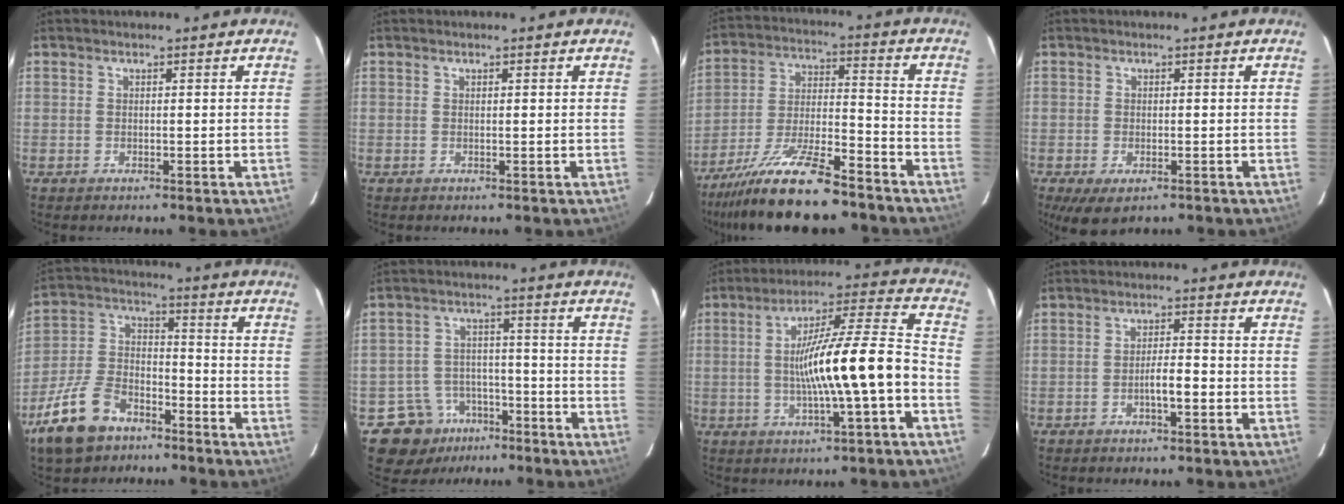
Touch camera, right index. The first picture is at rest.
{"total": 0.0}
{"total": 16.0, "force": [-12.7, 2.2, 9.5], "torque": [-0.189, -0.019, -0.226]}
{"total": 5.0, "force": [-3.0, 2.3, 3.4], "torque": [-0.059, -0.011, -0.043]}
{"total": 12.7, "force": [-8.4, 6.7, 6.7], "torque": [-0.156, 0.000, -0.161]}
{"total": 9.1, "force": [-5.4, 7.2, 1.0], "torque": [-0.018, 0.030, -0.075]}
{"total": 15.0, "force": [-2.6, 0.2, 14.7], "torque": [-0.245, 0.018, -0.042]}
{"total": 3.4, "force": [-1.2, 0.6, 3.1], "torque": [-0.049, 0.005, -0.019]}